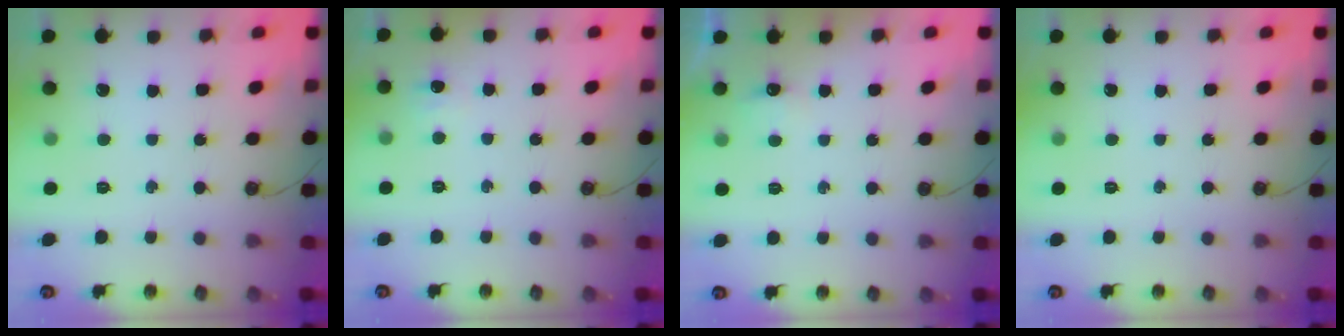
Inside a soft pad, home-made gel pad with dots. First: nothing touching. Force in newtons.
{"total": 3.1, "press": 3.0, "slide": 0.7}
{"total": 4.1, "press": 4.0, "slide": 1.0}
{"total": 0.0}